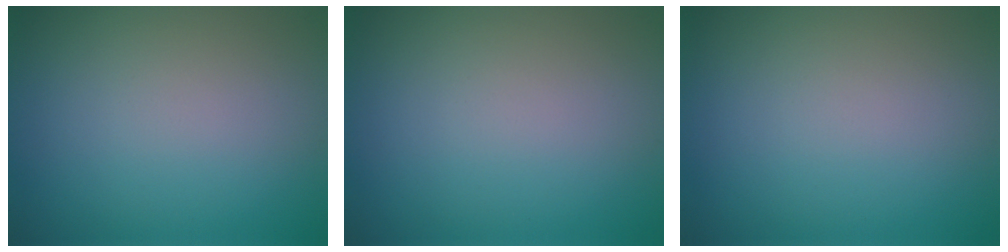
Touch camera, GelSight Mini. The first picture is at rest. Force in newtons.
{"total": 0.0}
{"total": 0.0}